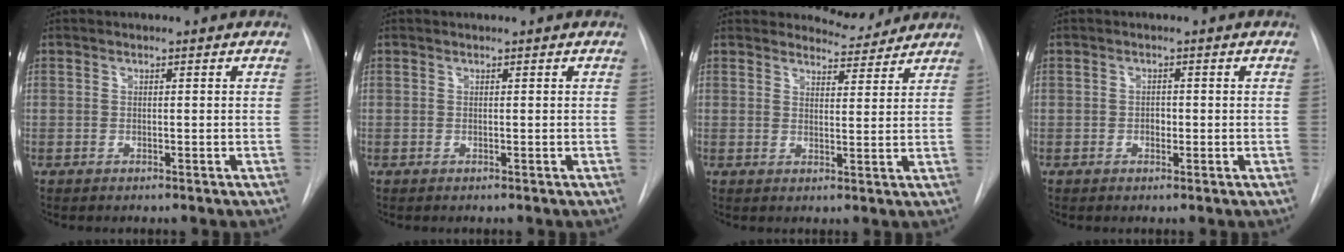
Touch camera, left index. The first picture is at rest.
{"total": 0.0}
{"total": 3.6, "force": [3.5, 0.8, -0.6], "torque": [0.006, -0.014, 0.044]}
{"total": 1.4, "force": [-1.1, 0.7, 0.6], "torque": [-0.009, -0.003, -0.016]}